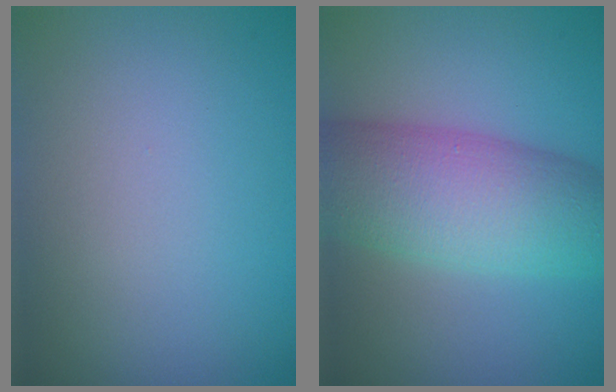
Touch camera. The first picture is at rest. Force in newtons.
{"total": 9.0, "press": 9.0, "slide": 0.1}